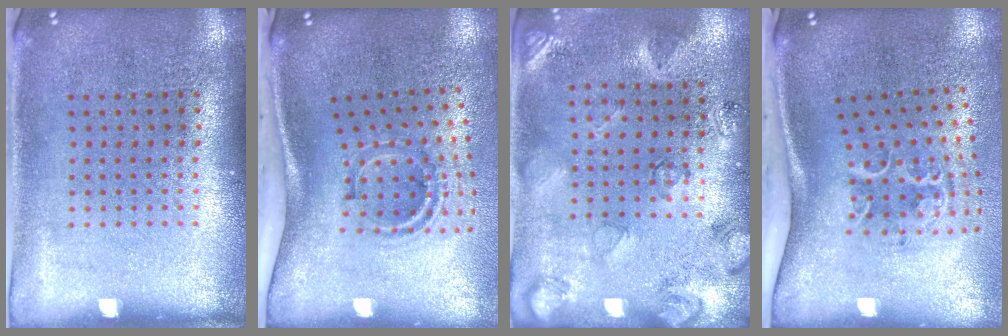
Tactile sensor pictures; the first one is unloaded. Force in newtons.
{"total": 1.7, "press": 1.1, "slide": 1.3}
{"total": 2.6, "press": 1.7, "slide": 1.9}
{"total": 2.2, "press": 1.4, "slide": 1.8}